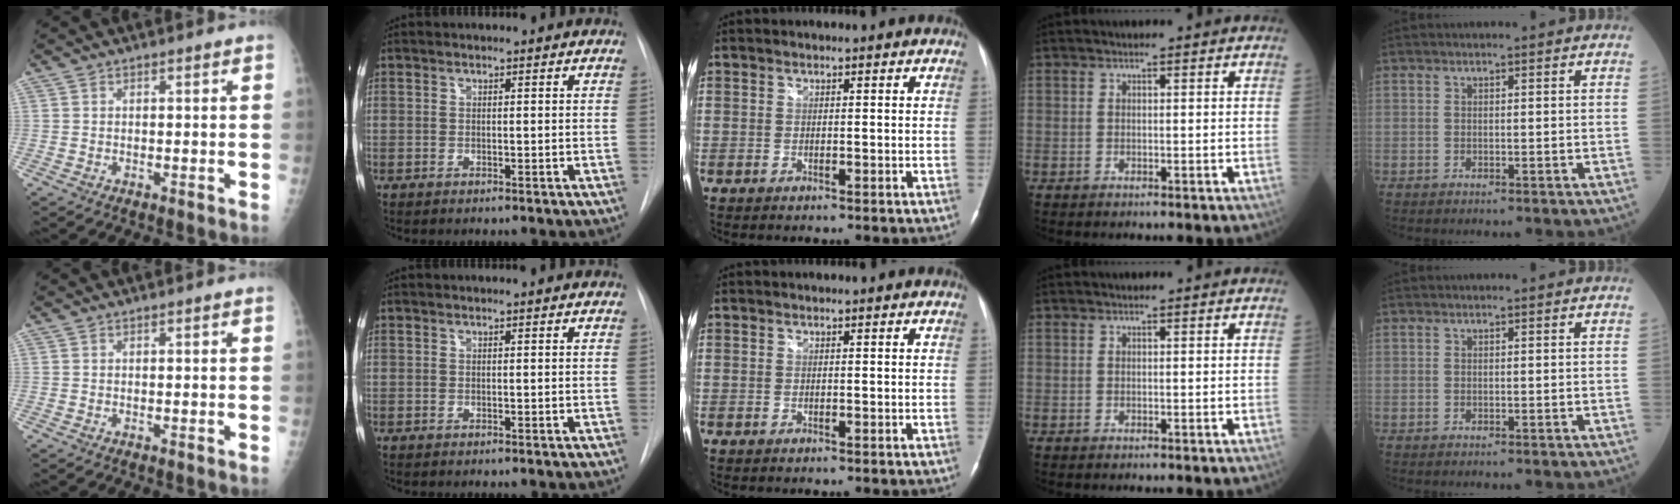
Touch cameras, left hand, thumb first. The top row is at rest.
{}